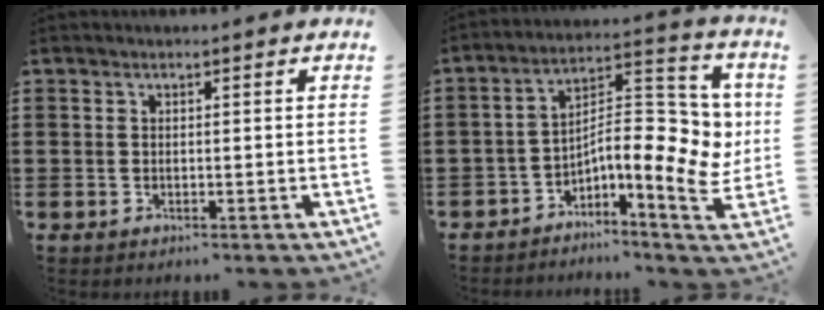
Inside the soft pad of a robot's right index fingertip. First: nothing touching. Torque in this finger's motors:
{"motor_torque": [2.14, 0.00, 0.63, 0.20]}